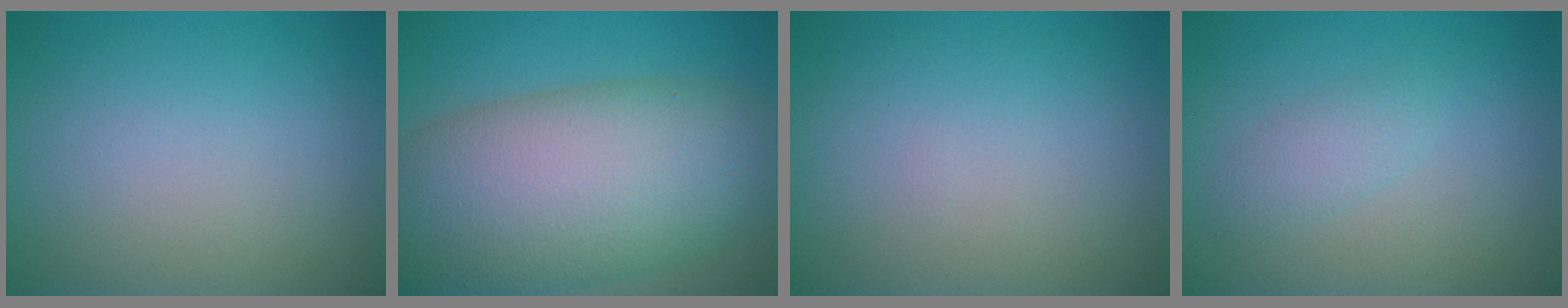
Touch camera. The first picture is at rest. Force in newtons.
{"total": 14.3, "press": 14.2, "slide": 0.7}
{"total": 0.0}
{"total": 1.6, "press": 1.6, "slide": 0.1}